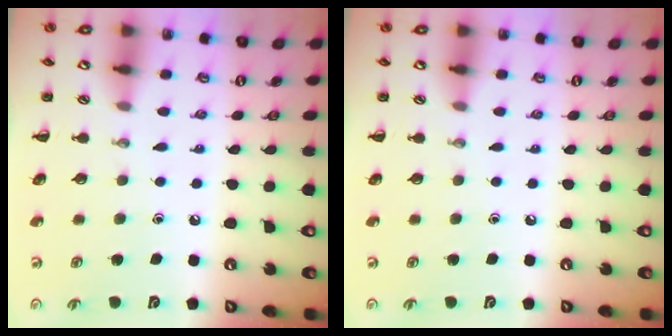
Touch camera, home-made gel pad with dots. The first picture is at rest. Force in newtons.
{"total": 0.0}